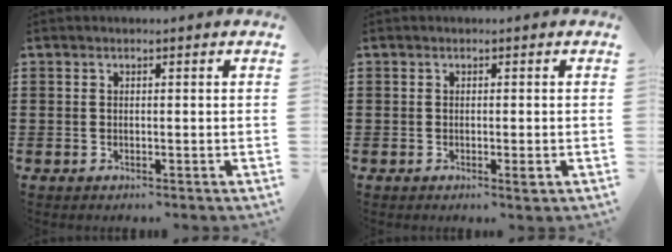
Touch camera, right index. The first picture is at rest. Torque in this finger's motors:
{"motor_torque": [0.97, -0.18, 0.06, 0.08]}